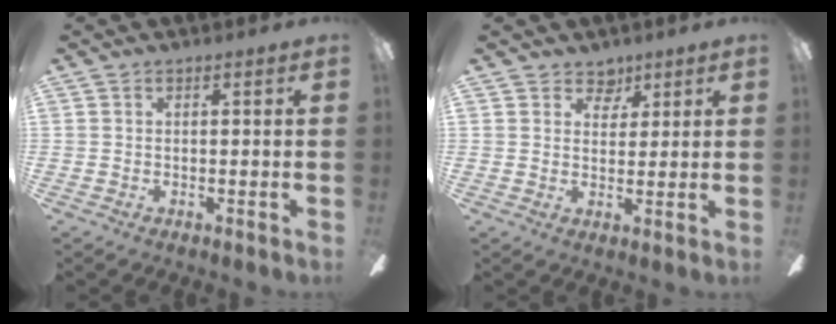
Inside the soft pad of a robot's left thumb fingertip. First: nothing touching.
{"total": 4.5, "force": [3.3, 2.9, 0.8], "torque": [-0.005, -0.015, 0.058]}